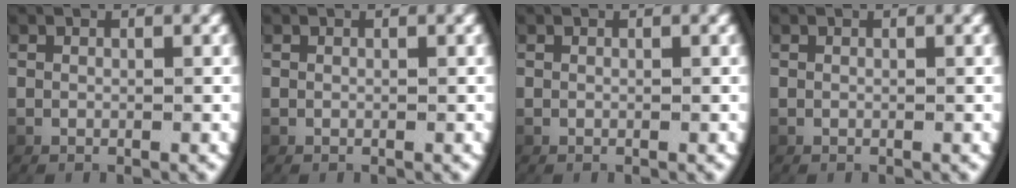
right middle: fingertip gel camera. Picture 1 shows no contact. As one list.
[{"total": 0.0}, {"total": 0.0}, {"total": 0.0}]